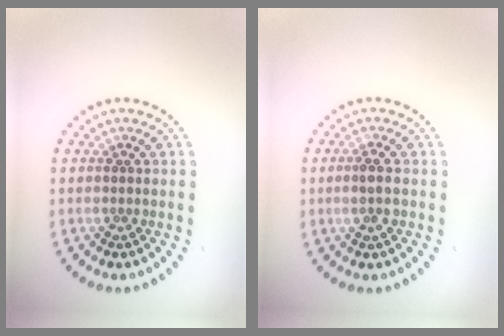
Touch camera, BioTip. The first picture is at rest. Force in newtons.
{"total": 1.6, "press": 1.5, "slide": 0.5}